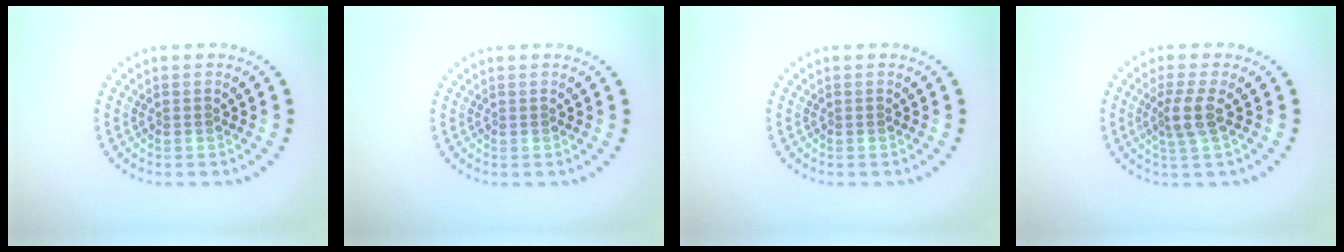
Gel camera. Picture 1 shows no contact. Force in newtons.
{"total": 0.0}
{"total": 0.0}
{"total": 2.4, "press": 1.9, "slide": 1.5}